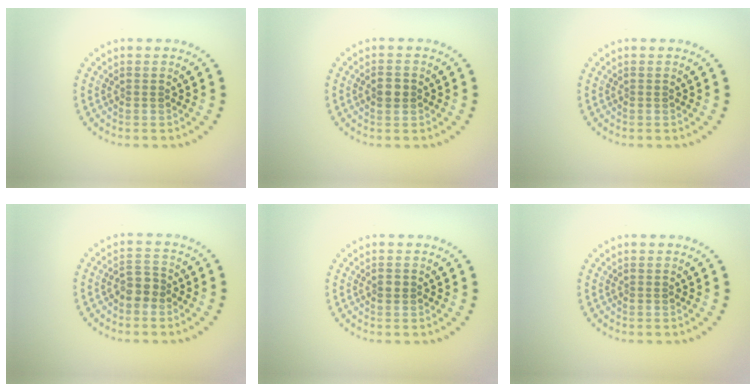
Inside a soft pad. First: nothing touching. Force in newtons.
{"total": 1.7, "press": 1.7, "slide": 0.1}
{"total": 0.0}
{"total": 2.2, "press": 2.0, "slide": 0.9}
{"total": 1.0, "press": 1.0, "slide": 0.2}
{"total": 0.0}